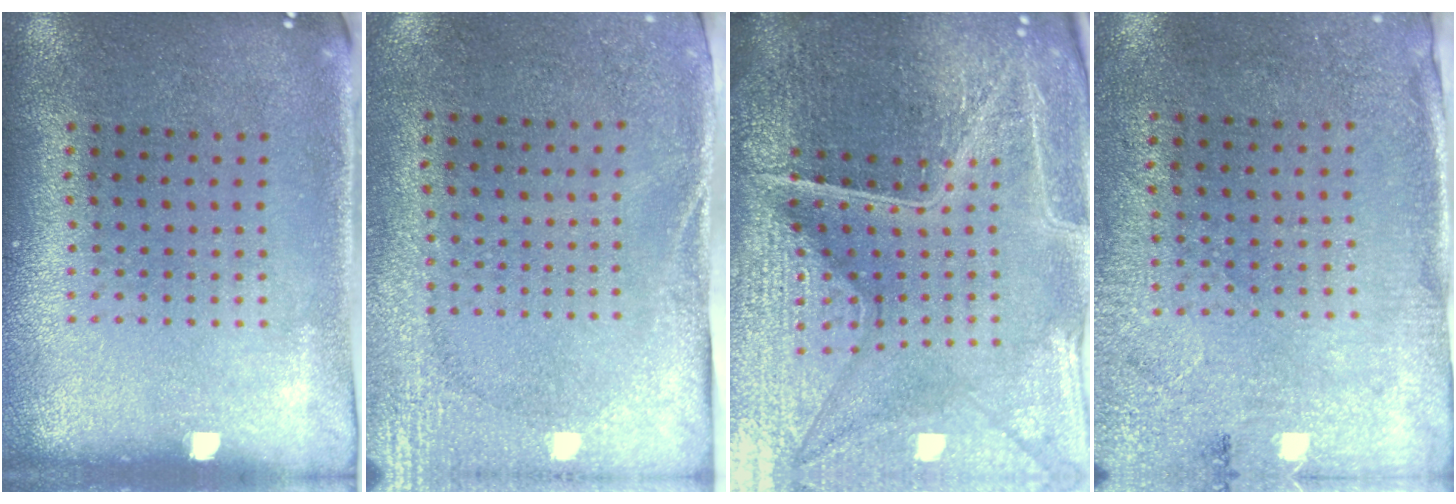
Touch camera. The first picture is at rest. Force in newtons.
{"total": 2.7, "press": 2.1, "slide": 1.7}
{"total": 6.7, "press": 5.9, "slide": 3.1}
{"total": 2.7, "press": 2.2, "slide": 1.6}